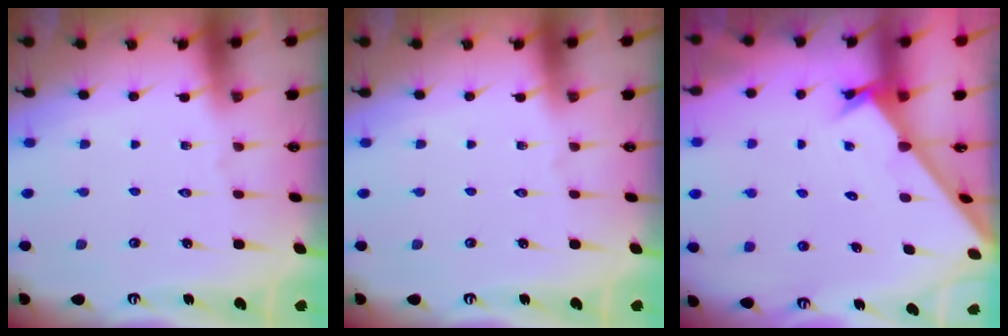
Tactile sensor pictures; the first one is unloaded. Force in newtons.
{"total": 0.0}
{"total": 1.8, "press": 1.8, "slide": 0.1}